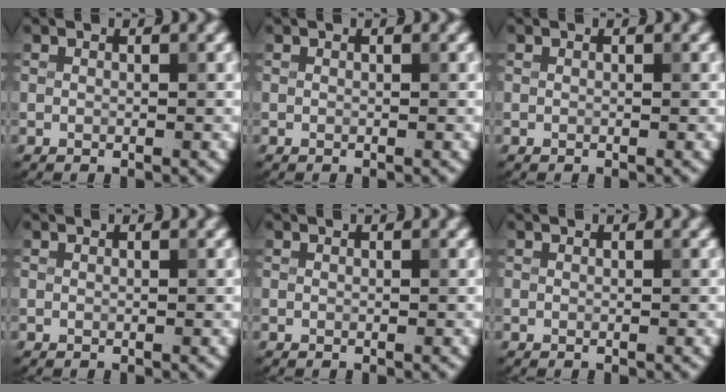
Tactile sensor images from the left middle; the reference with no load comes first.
{"total": 0.0}
{"total": 0.0}
{"total": 0.0}
{"total": 0.0}
{"total": 0.0}